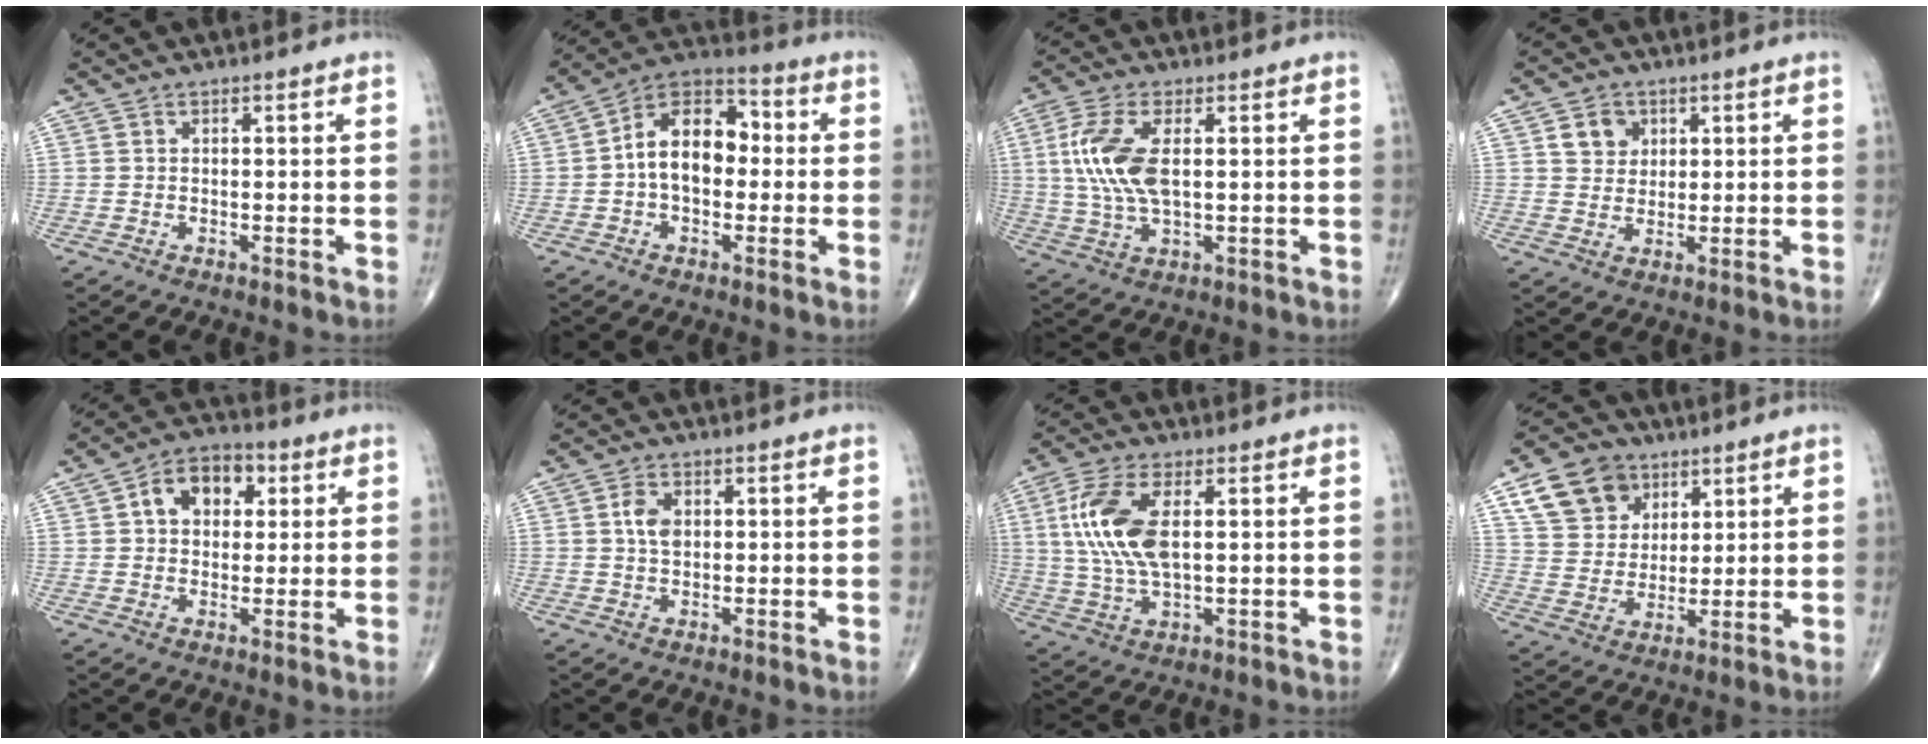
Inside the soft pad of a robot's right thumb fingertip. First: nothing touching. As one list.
[{"total": 12.9, "force": [0.0, 8.3, 9.9], "torque": [-0.138, 0.038, -0.015]}, {"total": 10.9, "force": [1.6, 4.8, 9.6], "torque": [-0.220, 0.000, 0.034]}, {"total": 5.0, "force": [2.0, 4.2, 1.9], "torque": [-0.010, -0.008, 0.034]}, {"total": 9.6, "force": [2.6, 6.7, 6.3], "torque": [-0.072, 0.012, 0.034]}, {"total": 3.6, "force": [0.7, 2.3, 2.6], "torque": [-0.046, 0.000, 0.010]}, {"total": 12.3, "force": [2.2, 5.5, 10.8], "torque": [-0.242, -0.001, 0.048]}, {"total": 12.4, "force": [6.3, 9.4, 5.2], "torque": [-0.069, -0.014, 0.119]}]